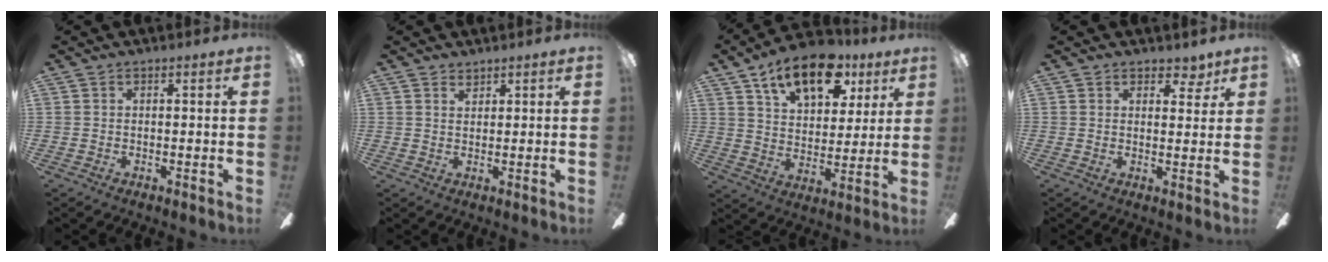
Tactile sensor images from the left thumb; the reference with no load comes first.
{"total": 1.6, "force": [1.4, 0.7, 0.3], "torque": [0.001, -0.004, 0.026]}
{"total": 16.9, "force": [10.5, 8.6, 10.0], "torque": [-0.152, -0.043, 0.181]}
{"total": 4.0, "force": [2.9, 2.3, 1.5], "torque": [-0.004, -0.013, 0.046]}